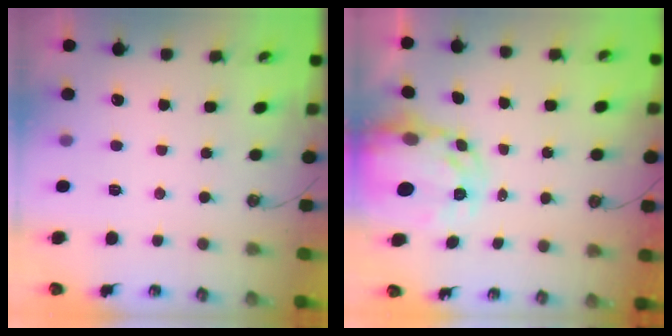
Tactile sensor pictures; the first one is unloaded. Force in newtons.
{"total": 5.5, "press": 5.5, "slide": 0.6}